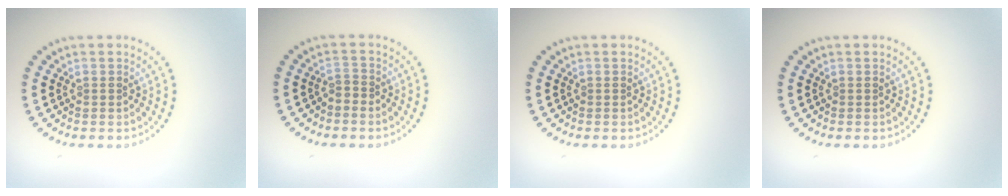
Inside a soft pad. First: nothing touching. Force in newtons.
{"total": 0.7, "press": 0.4, "slide": 0.6}
{"total": 0.0}
{"total": 0.0}